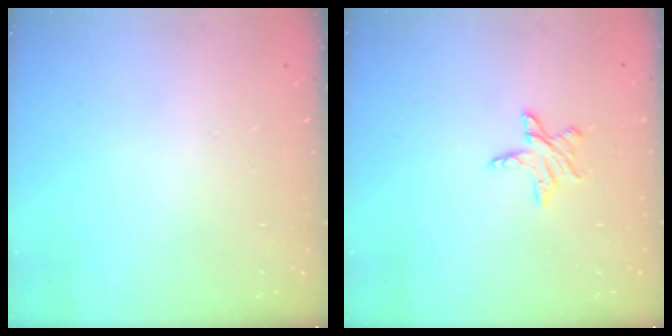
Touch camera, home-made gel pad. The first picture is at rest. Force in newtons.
{"total": 6.7, "press": 6.6, "slide": 0.6}